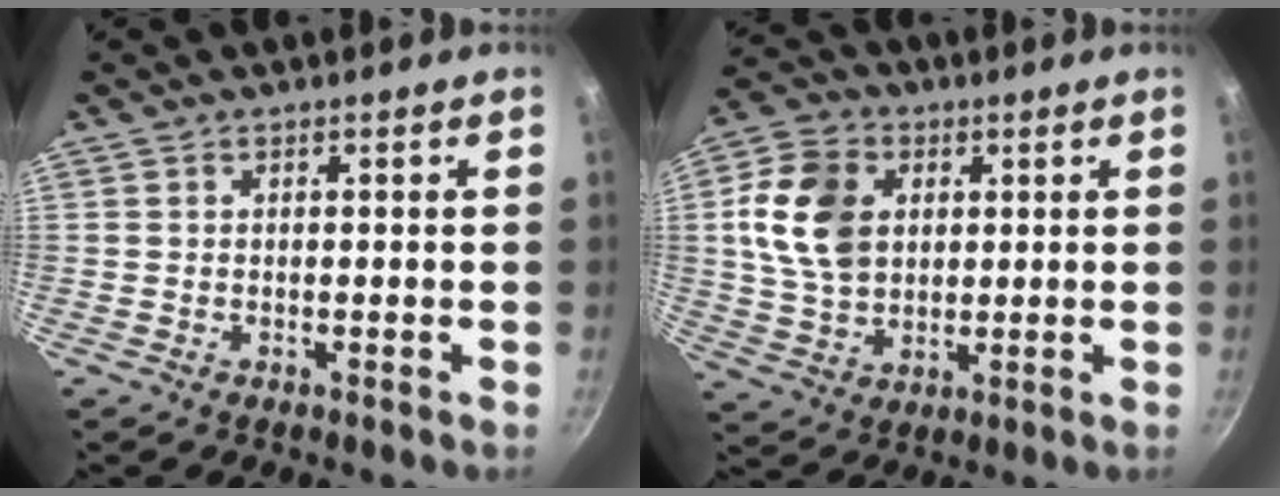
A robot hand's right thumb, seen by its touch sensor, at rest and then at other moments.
{"total": 13.7, "force": [2.7, 10.0, 8.9], "torque": [-0.152, -0.003, 0.049]}